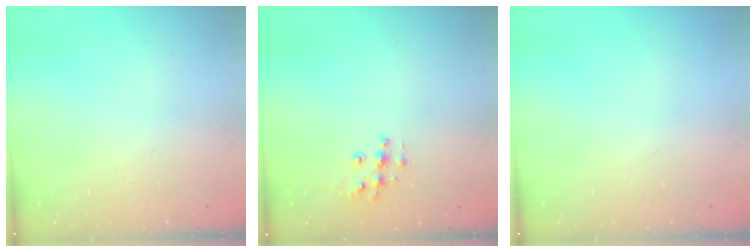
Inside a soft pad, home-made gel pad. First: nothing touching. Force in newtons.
{"total": 9.0, "press": 9.0, "slide": 0.5}
{"total": 0.0}